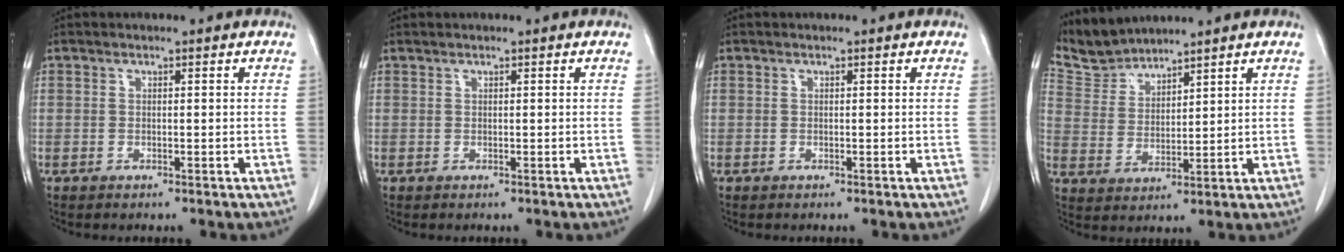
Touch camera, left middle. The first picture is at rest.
{"total": 0.0}
{"total": 0.0}
{"total": 5.8, "force": [5.8, 0.4, -0.6], "torque": [0.001, 0.006, 0.132]}